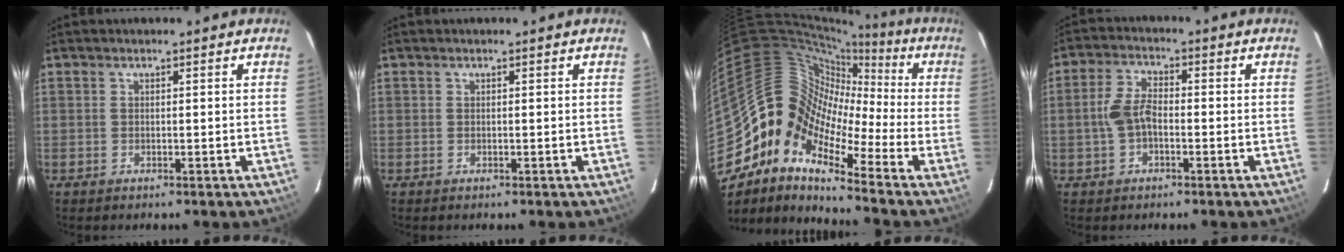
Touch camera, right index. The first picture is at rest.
{"total": 0.0}
{"total": 12.6, "force": [-5.1, 8.5, 7.8], "torque": [-0.125, 0.012, -0.130]}
{"total": 5.5, "force": [-1.2, 3.0, 4.4], "torque": [-0.095, 0.011, -0.019]}